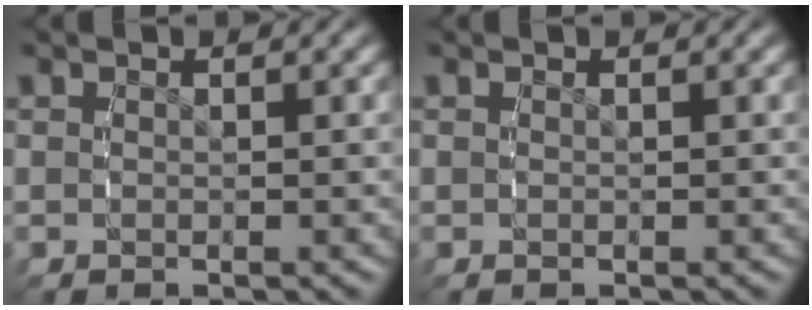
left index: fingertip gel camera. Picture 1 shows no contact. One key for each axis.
{"total": 0.0}